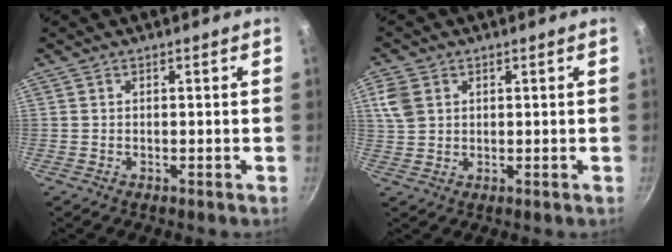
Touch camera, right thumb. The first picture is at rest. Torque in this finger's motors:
{"motor_torque": [0.14, 1.48, 0.56, 0.36, 0.03]}